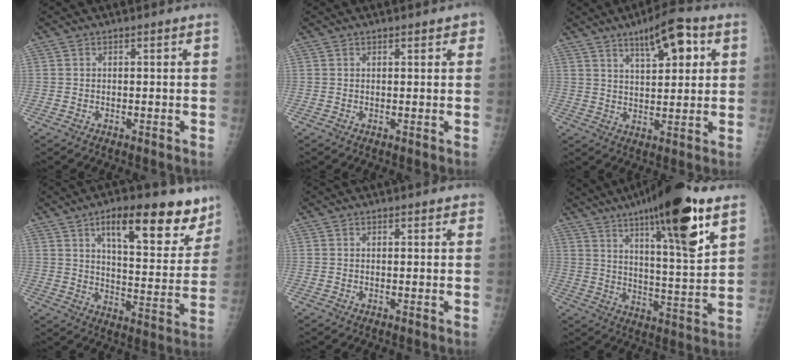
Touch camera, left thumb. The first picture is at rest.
{"total": 2.1, "force": [1.2, 0.8, 1.4], "torque": [-0.008, -0.001, 0.013]}
{"total": 10.0, "force": [4.8, 3.6, 8.0], "torque": [-0.105, -0.015, 0.073]}
{"total": 18.6, "force": [11.5, 6.9, 12.8], "torque": [-0.123, -0.056, 0.169]}
{"total": 1.1, "force": [0.8, 0.5, 0.6], "torque": [-0.003, -0.002, 0.007]}
{"total": 21.3, "force": [12.2, 4.0, 17.0], "torque": [-0.250, -0.050, 0.191]}